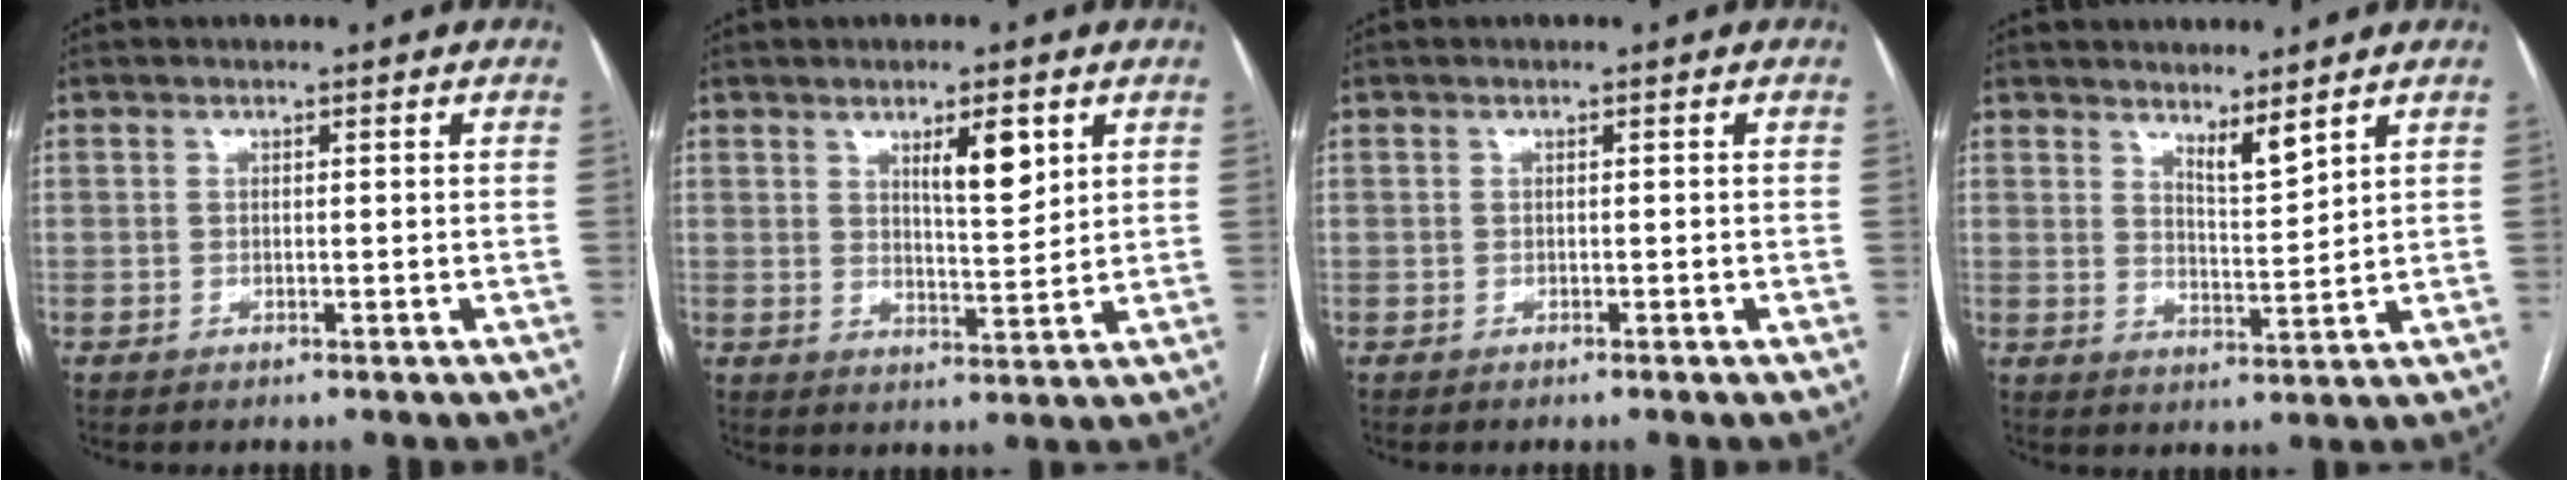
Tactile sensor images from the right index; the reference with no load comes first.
{"total": 5.9, "force": [2.9, 1.3, 5.0], "torque": [-0.082, -0.004, 0.050]}
{"total": 0.0}
{"total": 3.8, "force": [3.2, 0.1, 2.0], "torque": [-0.039, -0.021, 0.064]}